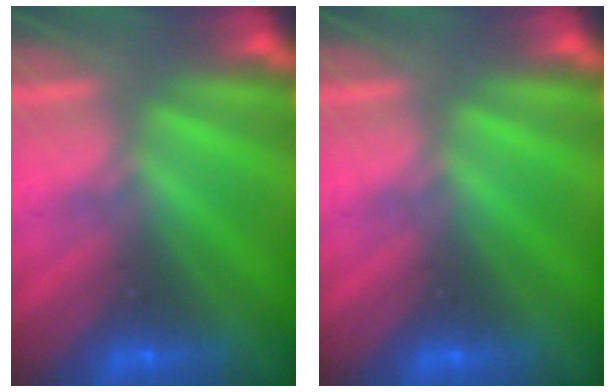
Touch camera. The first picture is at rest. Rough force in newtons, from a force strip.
{"total": 0.0}